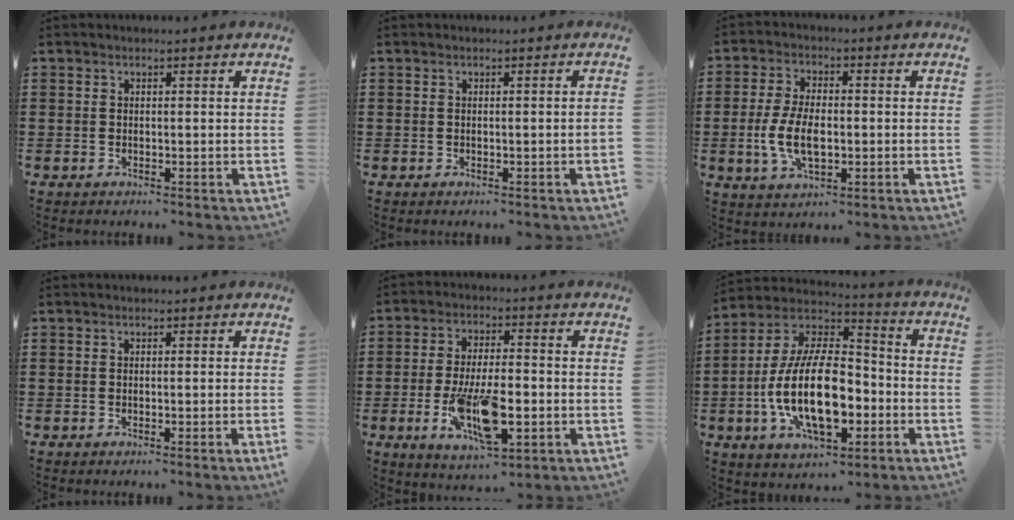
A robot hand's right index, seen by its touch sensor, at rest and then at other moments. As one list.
[{"total": 0.6, "force": [-0.3, -0.1, 0.5], "torque": [-0.008, -0.004, -0.004]}, {"total": 7.6, "force": [-1.2, 3.7, 6.5], "torque": [-0.147, -0.001, -0.027]}, {"total": 0.6, "force": [-0.2, -0.3, 0.4], "torque": [-0.007, -0.004, -0.004]}, {"total": 13.2, "force": [-3.8, 5.3, 11.4], "torque": [-0.231, -0.007, -0.061]}, {"total": 16.6, "force": [-4.4, 8.0, 13.8], "torque": [-0.300, -0.003, -0.086]}]